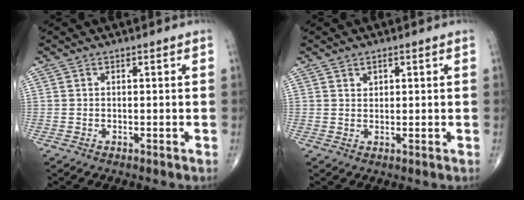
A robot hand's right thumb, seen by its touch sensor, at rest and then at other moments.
{"total": 1.4, "force": [0.8, 1.0, 0.6], "torque": [-0.001, -0.004, 0.011]}